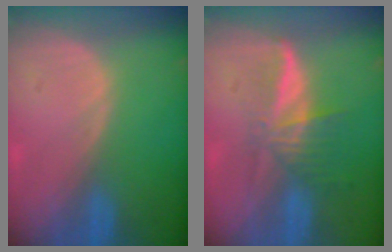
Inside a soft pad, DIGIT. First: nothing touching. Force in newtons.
{"total": 6.0, "press": 5.5, "slide": 2.4}